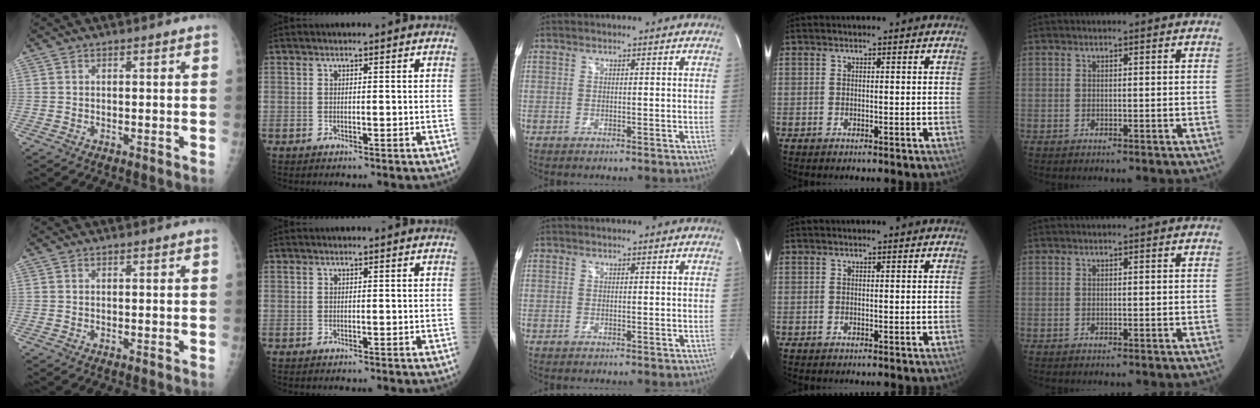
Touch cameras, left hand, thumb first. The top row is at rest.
{}